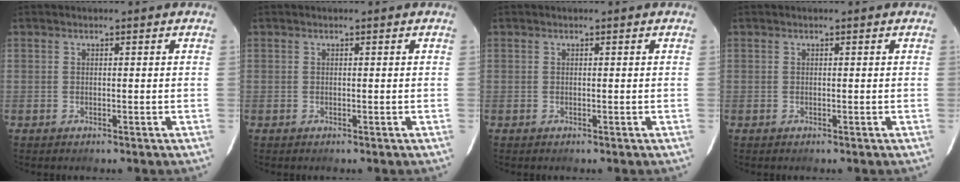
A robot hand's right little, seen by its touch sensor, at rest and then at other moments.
{"total": 0.0}
{"total": 0.0}
{"total": 0.0}